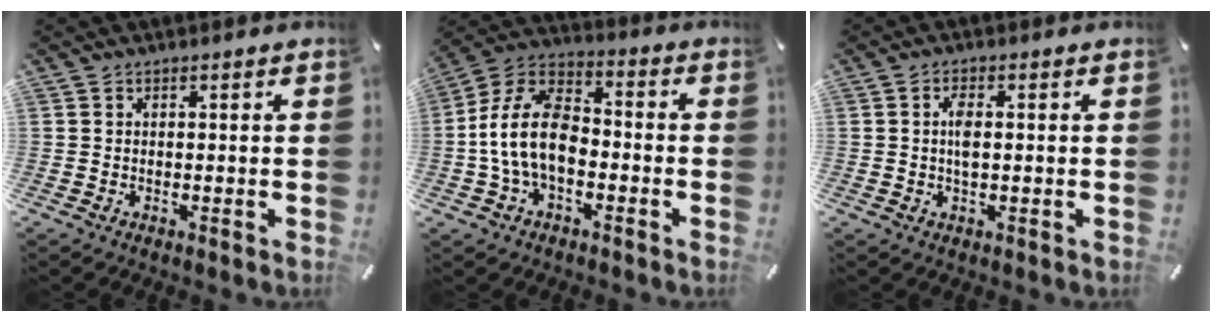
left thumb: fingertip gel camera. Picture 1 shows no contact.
{"total": 13.8, "force": [-3.6, 8.7, 10.0], "torque": [-0.212, 0.029, -0.069]}
{"total": 3.2, "force": [0.2, 1.2, 3.0], "torque": [-0.067, 0.001, -0.001]}